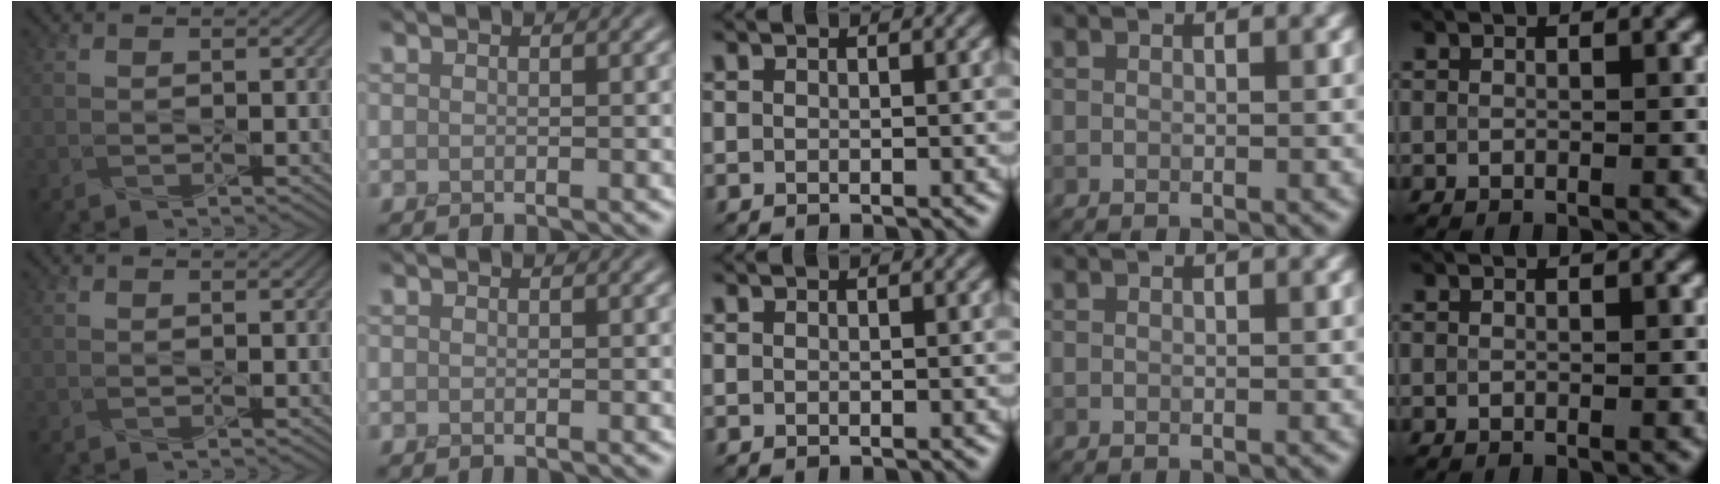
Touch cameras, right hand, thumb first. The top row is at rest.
{}